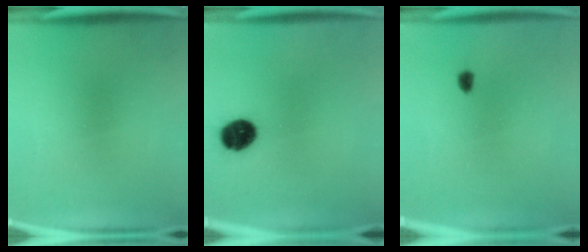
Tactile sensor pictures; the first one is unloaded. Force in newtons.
{"total": 8.9}
{"total": 1.7}